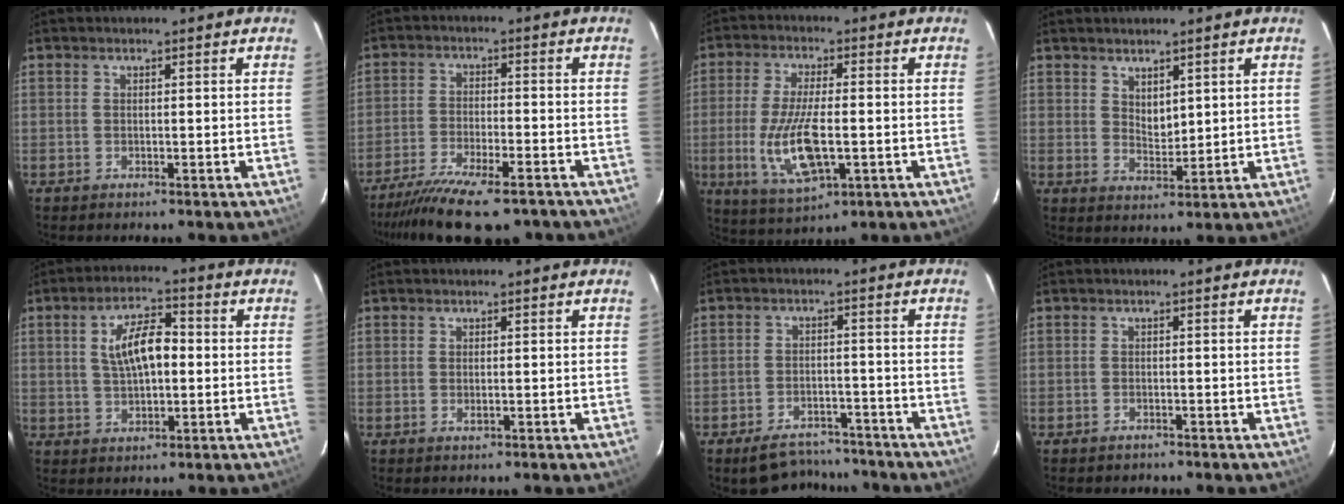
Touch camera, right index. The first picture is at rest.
{"total": 15.2, "force": [-12.3, 4.0, 8.0], "torque": [-0.168, -0.033, -0.196]}
{"total": 12.5, "force": [-2.5, 4.2, 11.5], "torque": [-0.234, -0.017, -0.040]}
{"total": 3.5, "force": [2.3, 1.8, 1.8], "torque": [-0.025, -0.003, 0.044]}
{"total": 8.5, "force": [0.9, 3.9, 7.6], "torque": [-0.142, 0.015, 0.022]}
{"total": 1.0, "force": [0.0, 0.5, 0.9], "torque": [-0.018, 0.000, 0.000]}
{"total": 9.3, "force": [-7.9, 4.0, 2.8], "torque": [-0.065, 0.008, -0.102]}
{"total": 1.2, "force": [-0.9, 0.8, 0.0], "torque": [-0.003, 0.003, -0.013]}